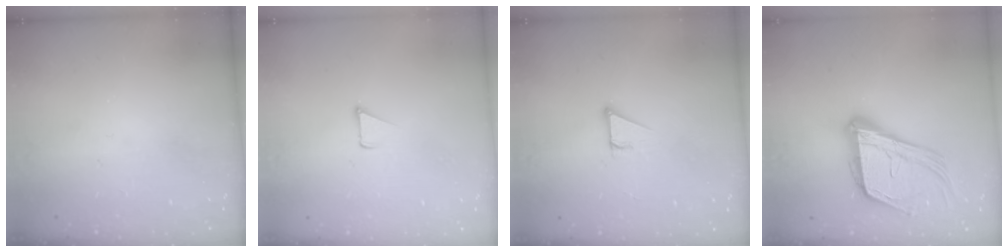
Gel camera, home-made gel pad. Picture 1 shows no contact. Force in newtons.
{"total": 1.8, "press": 1.7, "slide": 0.1}
{"total": 2.8, "press": 2.8, "slide": 0.2}
{"total": 19.3, "press": 18.8, "slide": 4.6}